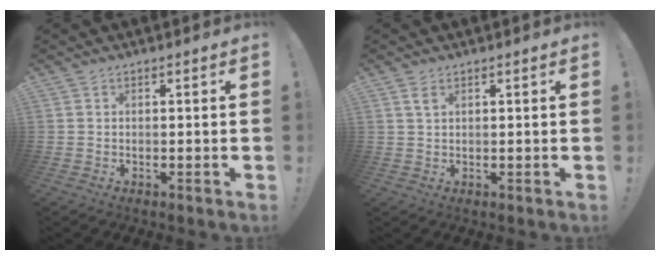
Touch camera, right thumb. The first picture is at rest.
{"total": 2.2, "force": [1.1, 0.9, 1.6], "torque": [-0.029, -0.001, 0.019]}